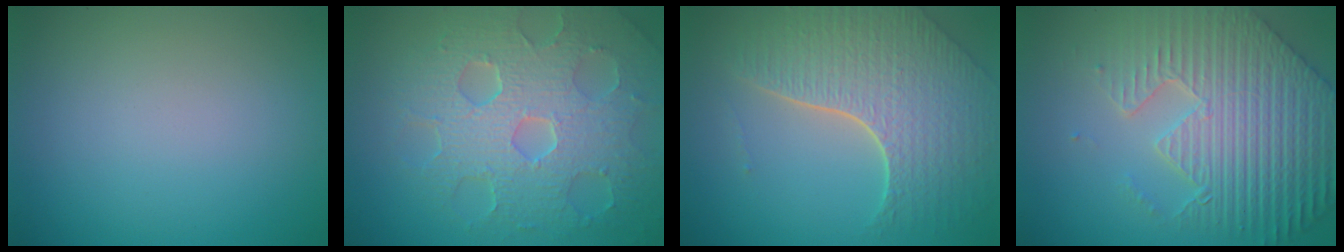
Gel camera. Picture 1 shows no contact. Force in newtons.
{"total": 8.6, "press": 5.8, "slide": 6.4}
{"total": 7.9, "press": 5.5, "slide": 5.6}
{"total": 8.4, "press": 6.5, "slide": 5.3}